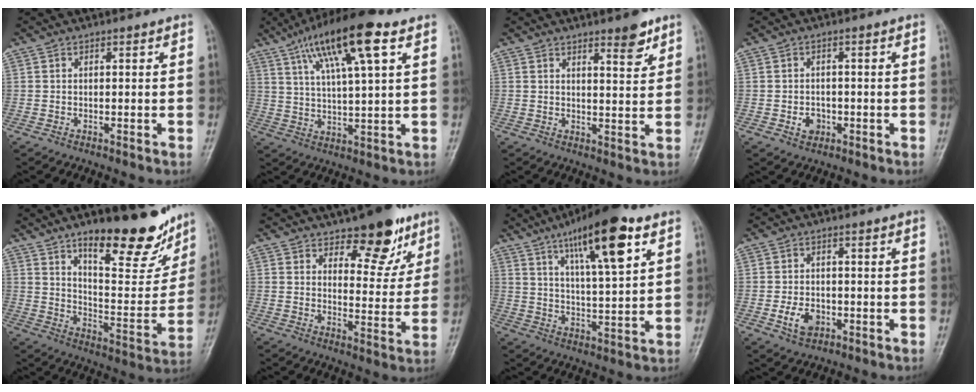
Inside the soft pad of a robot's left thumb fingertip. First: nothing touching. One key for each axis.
{"total": 16.1, "fx": 7.9, "fy": 3.6, "fz": 13.6, "tx": -0.233, "ty": -0.006, "tz": 0.137}
{"total": 5.2, "fx": 3.5, "fy": 1.5, "fz": 3.5, "tx": -0.036, "ty": -0.024, "tz": 0.049}
{"total": 3.1, "fx": -1.1, "fy": 2.5, "fz": 1.4, "tx": -0.010, "ty": 0.005, "tz": -0.015}
{"total": 20.8, "fx": 14.1, "fy": 7.2, "fz": 13.4, "tx": -0.137, "ty": -0.085, "tz": 0.214}
{"total": 11.3, "fx": 7.7, "fy": 5.5, "fz": 6.3, "tx": -0.038, "ty": -0.047, "tz": 0.110}
{"total": 16.5, "fx": 8.5, "fy": 3.9, "fz": 13.6, "tx": -0.205, "ty": -0.026, "tz": 0.139}
{"total": 5.2, "fx": -1.8, "fy": 3.7, "fz": 3.3, "tx": -0.049, "ty": 0.004, "tz": -0.028}